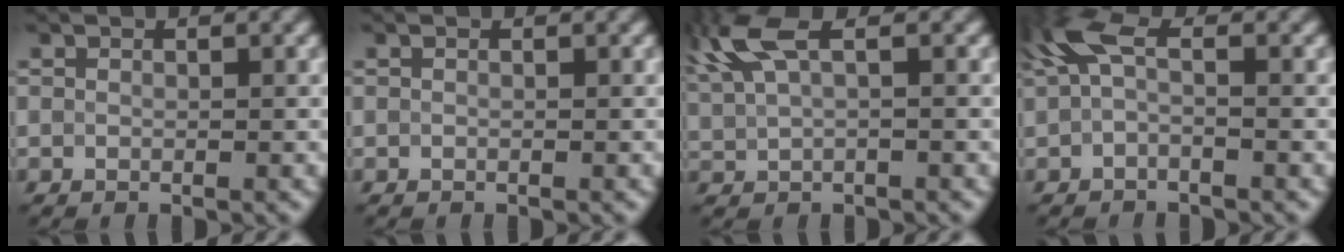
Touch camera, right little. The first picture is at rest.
{"total": 0.0}
{"total": 4.5, "force": [2.5, 1.3, 3.5], "torque": [-0.088, 0.017, 0.051]}
{"total": 3.0, "force": [-0.4, 1.1, 2.7], "torque": [-0.069, 0.006, -0.020]}